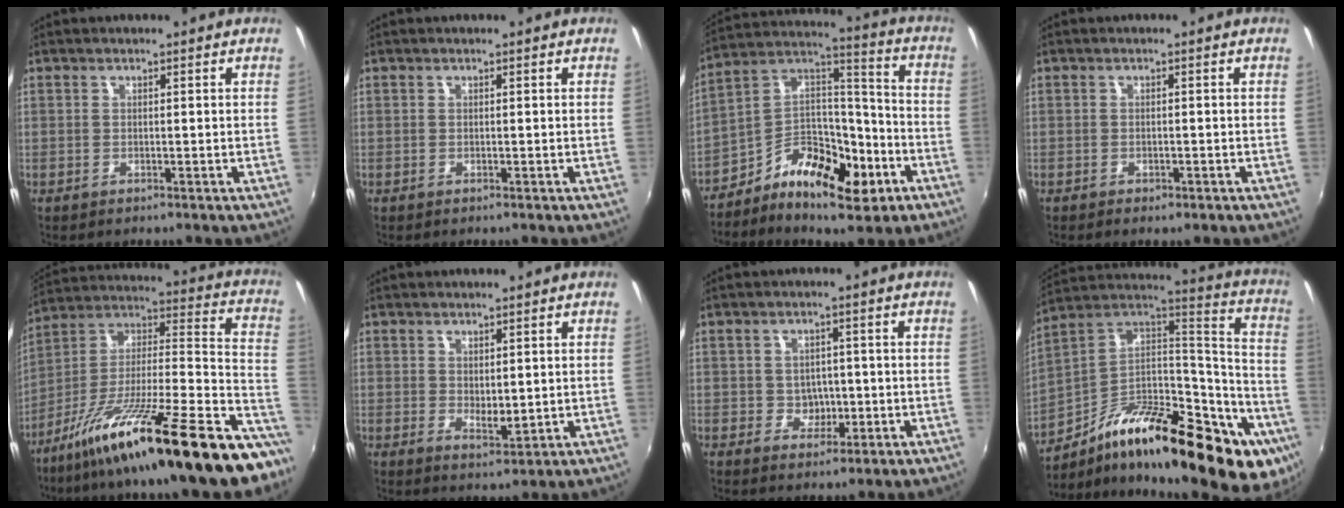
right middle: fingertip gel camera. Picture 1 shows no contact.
{"total": 0.0}
{"total": 15.9, "force": [-8.3, 7.5, 11.2], "torque": [-0.201, 0.019, -0.141]}
{"total": 1.7, "force": [-1.1, 0.9, 0.8], "torque": [-0.017, -0.007, -0.017]}
{"total": 30.6, "force": [-20.0, 4.7, 22.7], "torque": [-0.317, -0.021, -0.318]}
{"total": 2.9, "force": [0.7, 1.7, 2.2], "torque": [-0.034, -0.006, 0.015]}
{"total": 4.0, "force": [-0.7, 3.6, 1.5], "torque": [-0.025, 0.006, -0.006]}
{"total": 33.0, "force": [-17.7, 12.0, 25.2], "torque": [-0.349, 0.008, -0.275]}